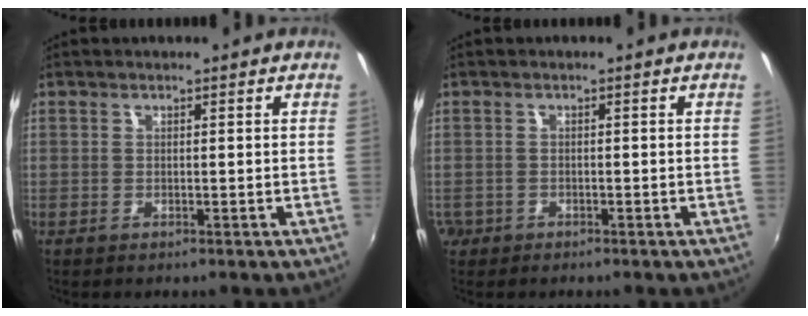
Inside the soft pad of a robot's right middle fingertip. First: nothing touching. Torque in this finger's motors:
{"motor_torque": [-0.38, -0.09, -0.02, -0.03]}